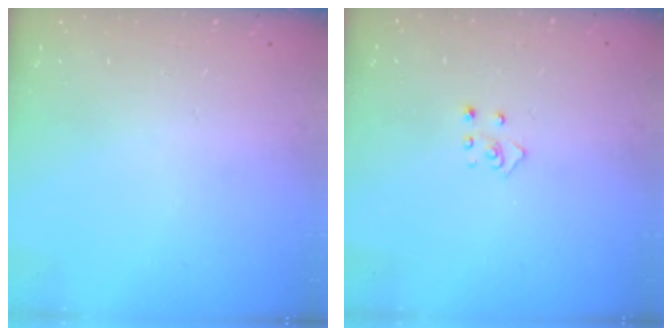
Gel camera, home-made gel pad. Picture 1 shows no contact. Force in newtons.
{"total": 2.8, "press": 2.8, "slide": 0.3}